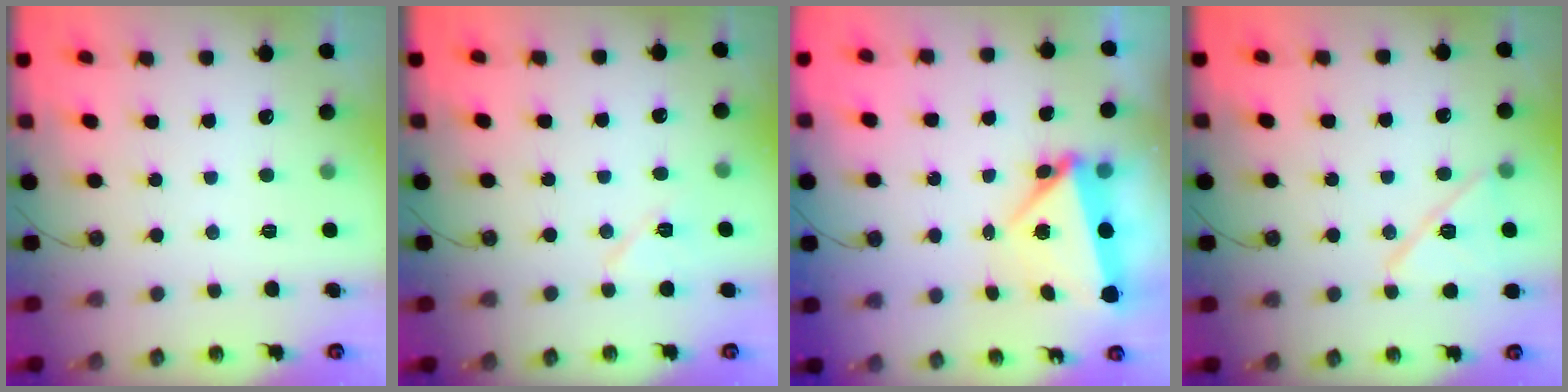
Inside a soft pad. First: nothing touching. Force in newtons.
{"total": 6.8, "press": 5.5, "slide": 4.1}
{"total": 5.8, "press": 5.6, "slide": 1.6}
{"total": 11.9, "press": 11.9, "slide": 0.6}